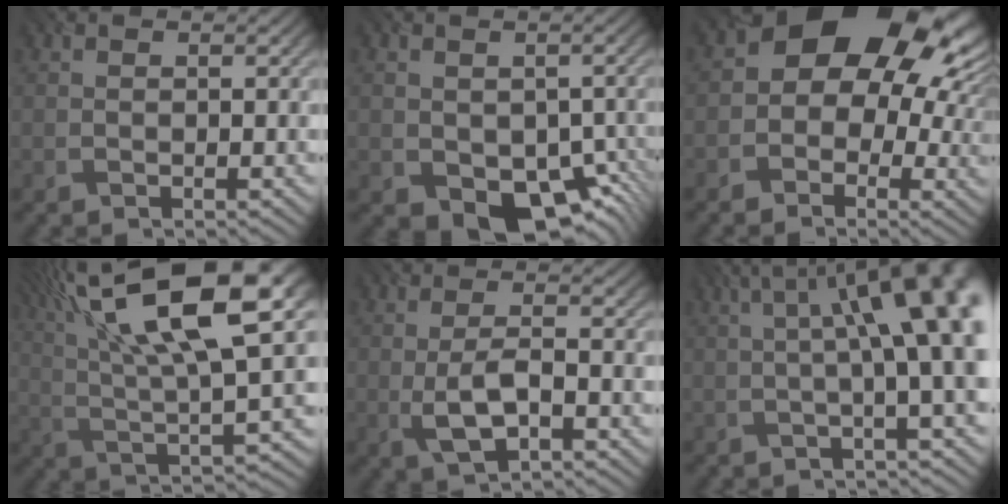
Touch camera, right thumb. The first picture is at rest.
{"total": 8.2, "force": [-2.5, 5.8, 5.2], "torque": [-0.084, -0.029, -0.031]}
{"total": 15.7, "force": [3.4, 10.9, 10.7], "torque": [-0.125, 0.004, 0.044]}
{"total": 19.5, "force": [9.0, 5.7, 16.3], "torque": [-0.321, 0.031, 0.159]}
{"total": 4.8, "force": [-1.4, 1.8, 4.2], "torque": [-0.092, 0.001, -0.030]}
{"total": 13.8, "force": [2.4, 3.9, 13.0], "torque": [-0.168, 0.030, 0.036]}